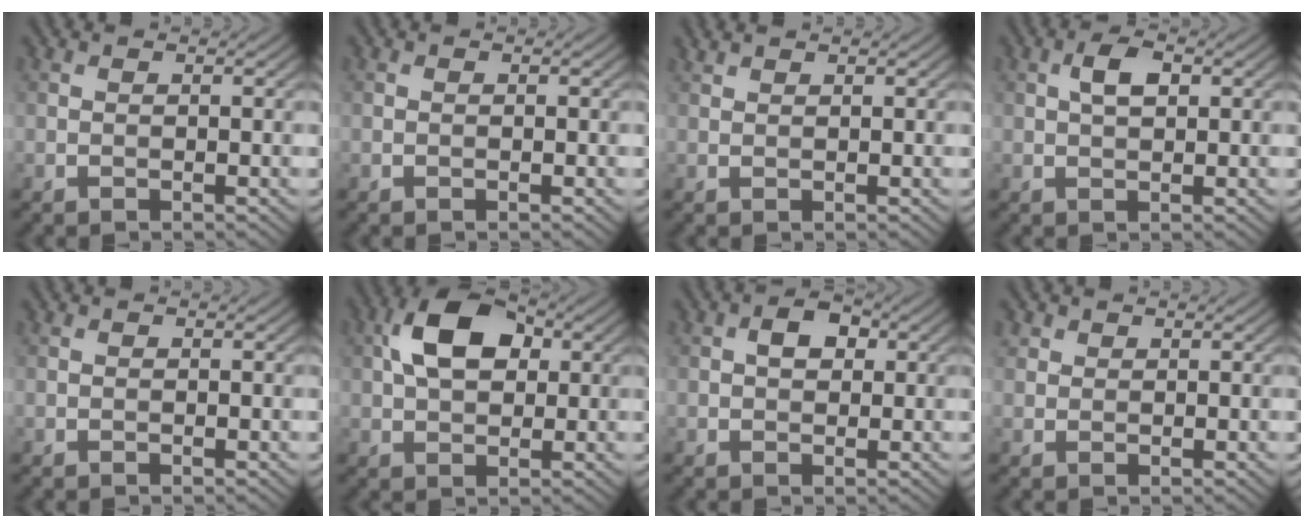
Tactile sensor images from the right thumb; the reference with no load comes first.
{"total": 0.0}
{"total": 1.0, "force": [0.9, 0.0, 0.3], "torque": [-0.009, 0.006, 0.023]}
{"total": 3.2, "force": [1.0, 1.6, 2.7], "torque": [-0.052, 0.006, 0.015]}
{"total": 0.0}
{"total": 8.4, "force": [2.1, 5.1, 6.3], "torque": [-0.126, 0.018, 0.031]}
{"total": 3.0, "force": [0.7, 2.0, 2.1], "torque": [-0.037, 0.005, 0.007]}
{"total": 1.3, "force": [0.9, 1.0, 0.3], "torque": [-0.005, 0.001, 0.019]}